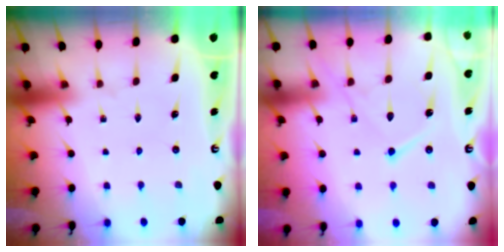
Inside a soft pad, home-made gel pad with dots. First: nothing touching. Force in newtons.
{"total": 13.2, "press": 13.2, "slide": 1.2}